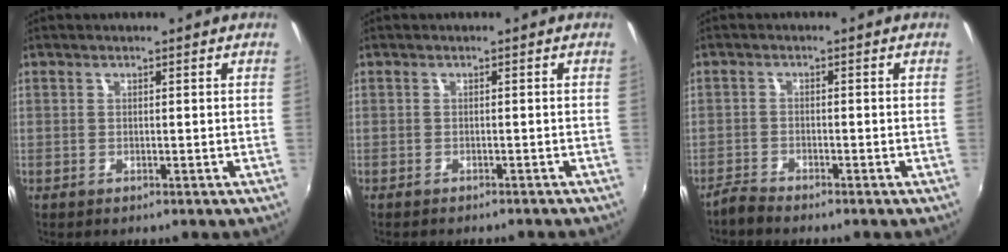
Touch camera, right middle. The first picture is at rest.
{"total": 2.9, "force": [-2.6, 0.6, 1.1], "torque": [-0.026, -0.012, -0.037]}
{"total": 2.4, "force": [-2.4, 0.1, 0.3], "torque": [-0.016, -0.006, -0.052]}